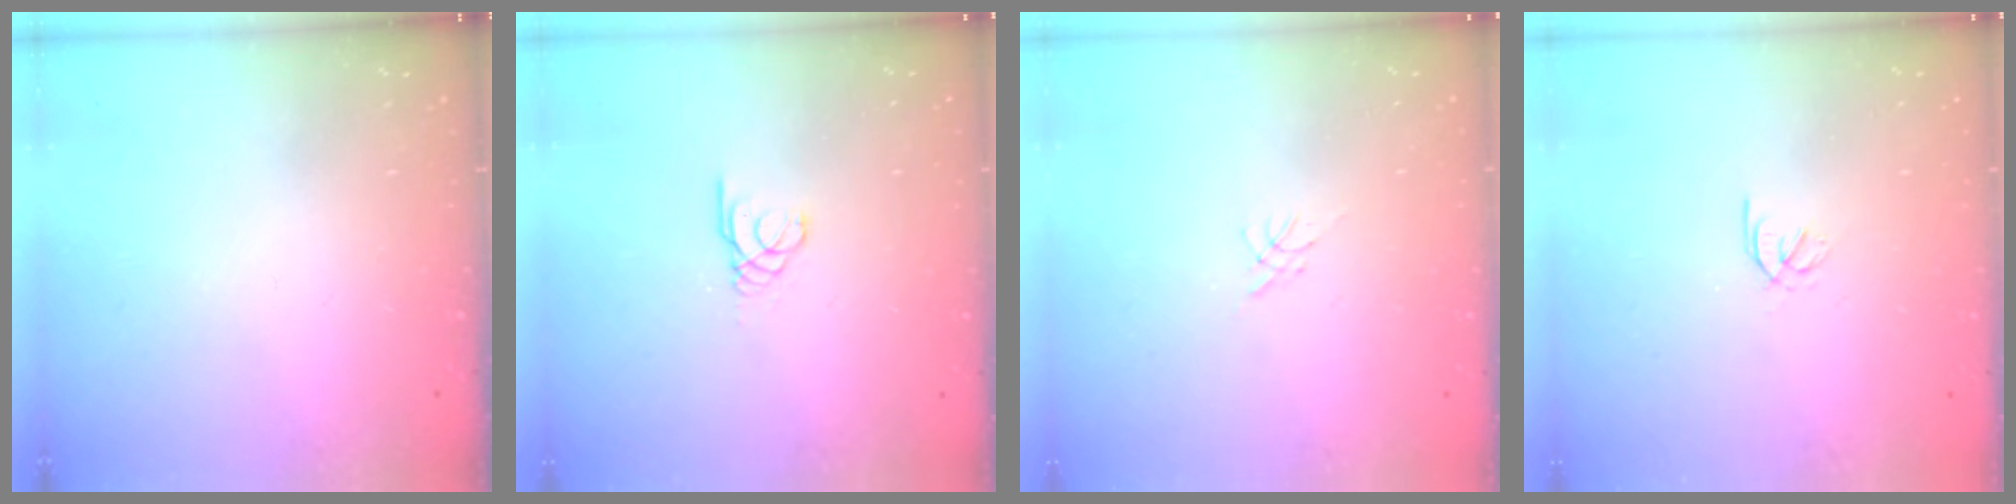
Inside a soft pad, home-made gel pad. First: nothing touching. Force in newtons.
{"total": 1.7, "press": 1.7, "slide": 0.2}
{"total": 0.0}
{"total": 1.7, "press": 1.6, "slide": 0.6}